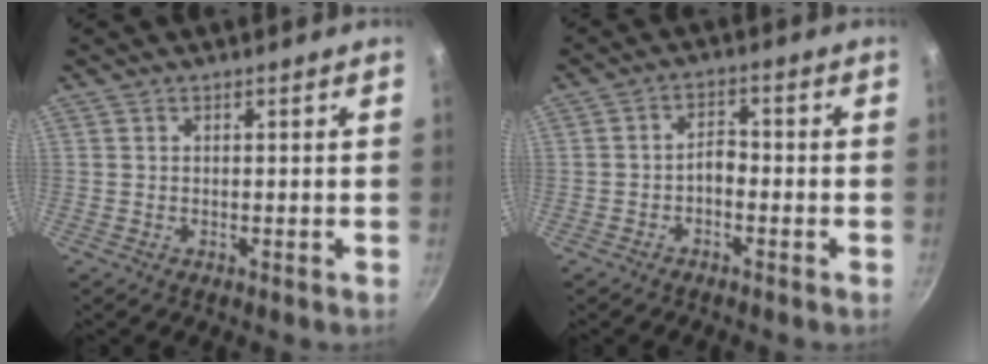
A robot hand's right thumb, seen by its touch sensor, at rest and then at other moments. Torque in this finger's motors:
{"motor_torque": [0.75, 0.50, 0.51, 0.27, -0.01]}